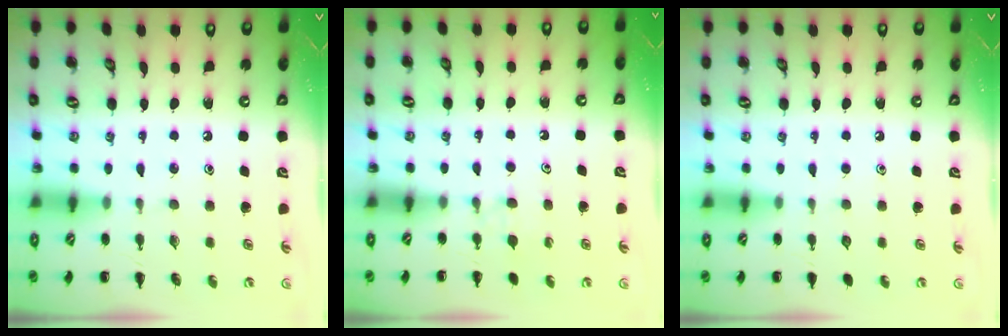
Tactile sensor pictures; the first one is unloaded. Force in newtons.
{"total": 4.2, "press": 3.9, "slide": 1.4}
{"total": 0.0}